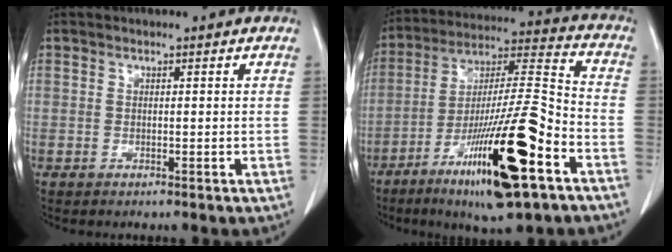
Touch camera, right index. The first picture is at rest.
{"total": 21.8, "force": [-10.8, 2.0, 18.8], "torque": [-0.317, -0.031, -0.182]}